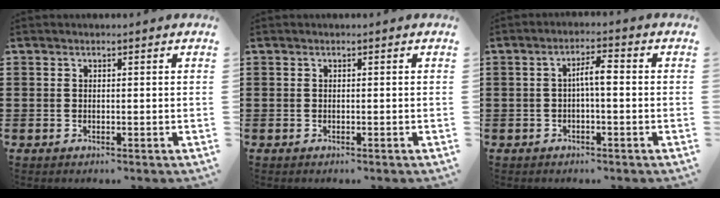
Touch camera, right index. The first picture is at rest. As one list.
[{"total": 0.0}, {"total": 3.5, "force": [-0.3, 0.7, 3.4], "torque": [-0.064, 0.008, -0.009]}]